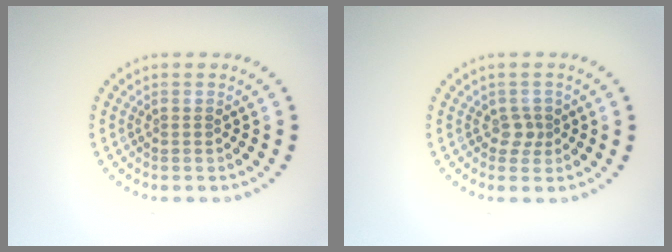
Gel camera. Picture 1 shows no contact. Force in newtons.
{"total": 1.4, "press": 1.1, "slide": 0.8}